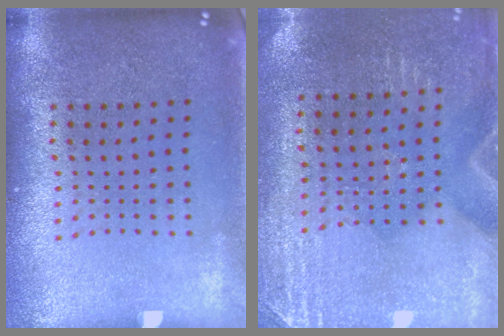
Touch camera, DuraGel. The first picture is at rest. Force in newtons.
{"total": 2.8, "press": 2.5, "slide": 1.2}